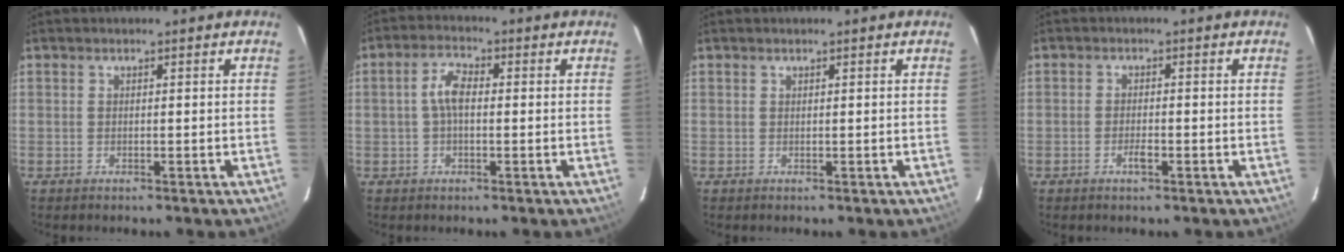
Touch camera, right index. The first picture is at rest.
{"total": 4.5, "force": [0.0, 2.2, 3.9], "torque": [-0.079, 0.013, -0.001]}
{"total": 0.0}
{"total": 2.1, "force": [-1.2, 0.7, 1.6], "torque": [-0.035, 0.000, -0.022]}